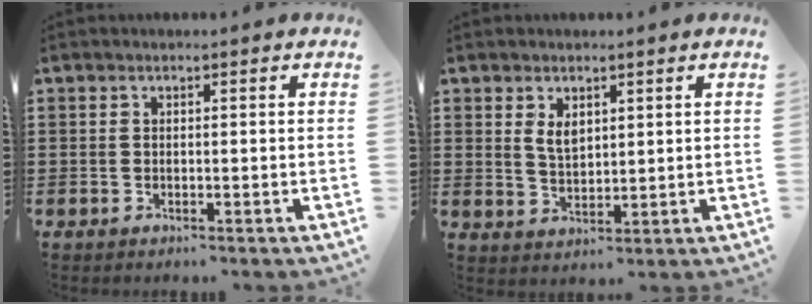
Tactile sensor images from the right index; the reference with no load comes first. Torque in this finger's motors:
{"motor_torque": [0.18, -0.14, 0.43, 0.09]}